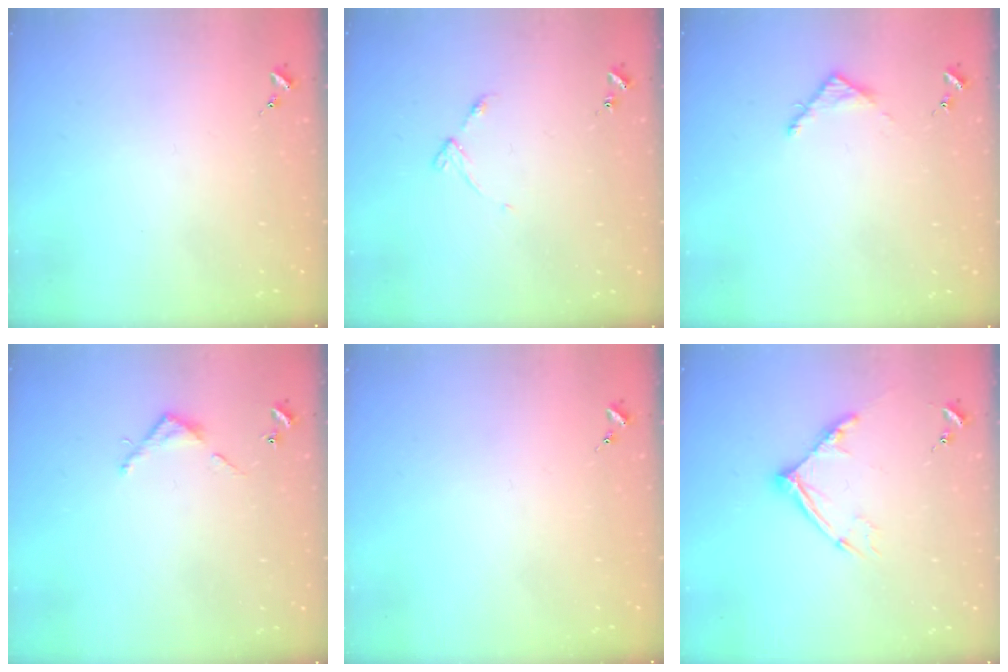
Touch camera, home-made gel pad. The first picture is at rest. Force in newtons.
{"total": 4.9, "press": 4.9, "slide": 0.6}
{"total": 3.5, "press": 3.5, "slide": 0.3}
{"total": 3.7, "press": 3.7, "slide": 0.2}
{"total": 0.0}
{"total": 12.8, "press": 12.7, "slide": 1.2}